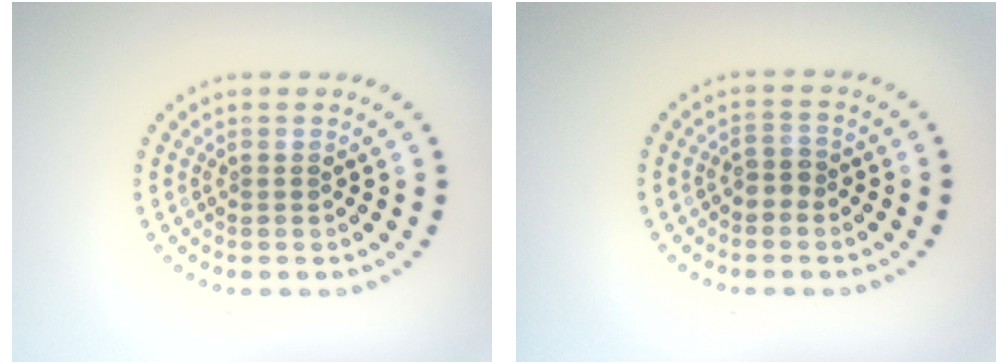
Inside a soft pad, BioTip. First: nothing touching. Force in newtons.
{"total": 1.5, "press": 1.4, "slide": 0.6}